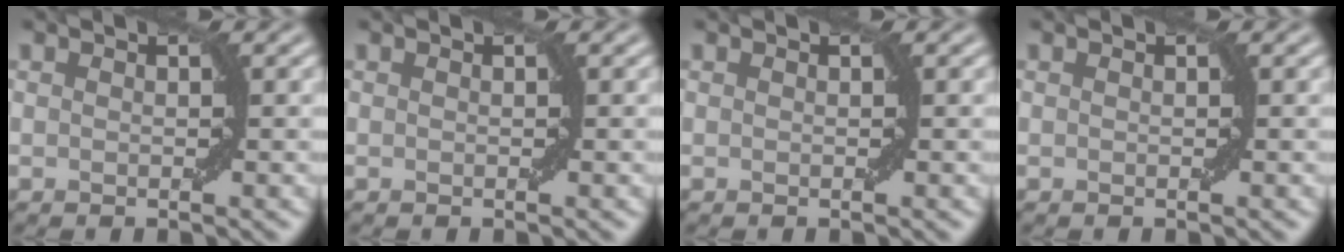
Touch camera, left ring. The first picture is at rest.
{"total": 0.0}
{"total": 0.0}
{"total": 0.0}